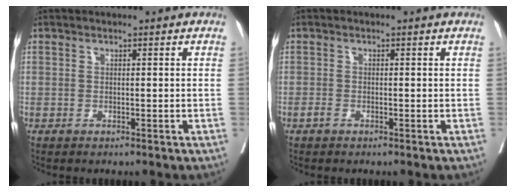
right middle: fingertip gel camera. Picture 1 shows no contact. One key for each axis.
{"total": 0.7, "fx": -0.5, "fy": 0.3, "fz": 0.4, "tx": -0.006, "ty": 0.002, "tz": -0.009}